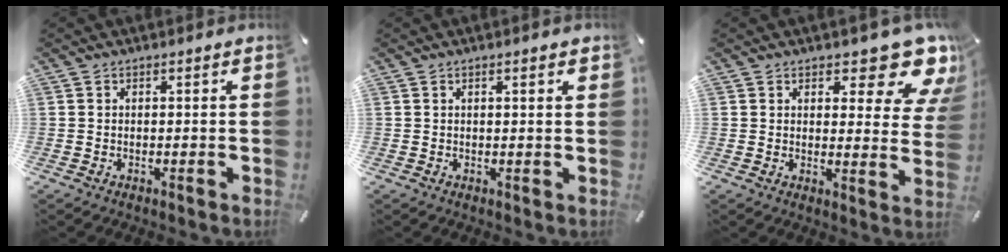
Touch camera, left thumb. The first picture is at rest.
{"total": 1.1, "force": [0.6, 0.3, 0.9], "torque": [-0.018, 0.001, 0.010]}
{"total": 11.5, "force": [8.4, 4.6, 6.5], "torque": [-0.068, -0.072, 0.141]}